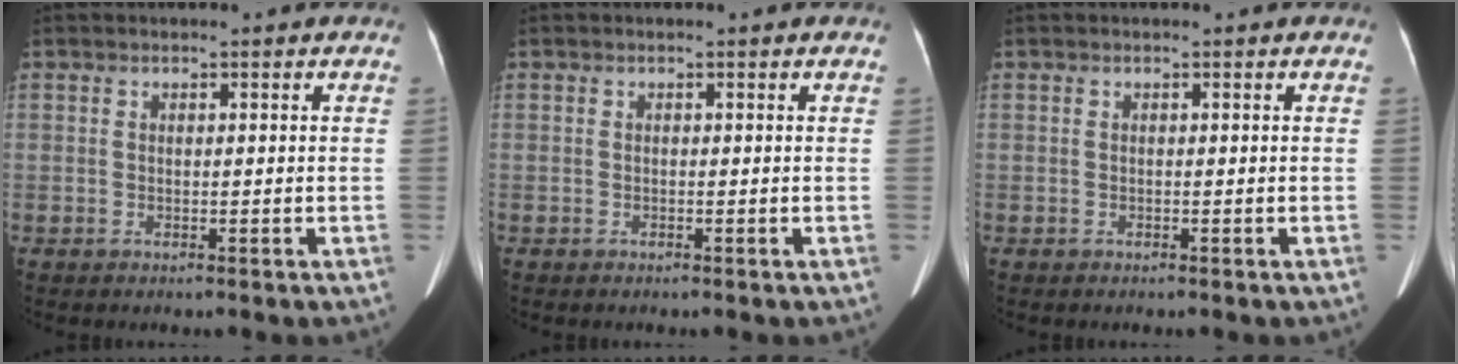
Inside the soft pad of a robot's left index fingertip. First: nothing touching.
{"total": 0.0}
{"total": 0.0}